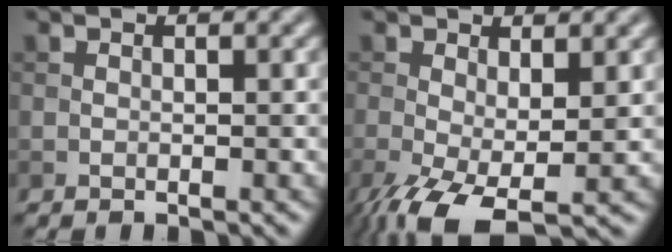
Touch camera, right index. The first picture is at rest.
{"total": 6.5, "force": [-2.3, 2.9, 5.3], "torque": [-0.125, -0.026, -0.037]}